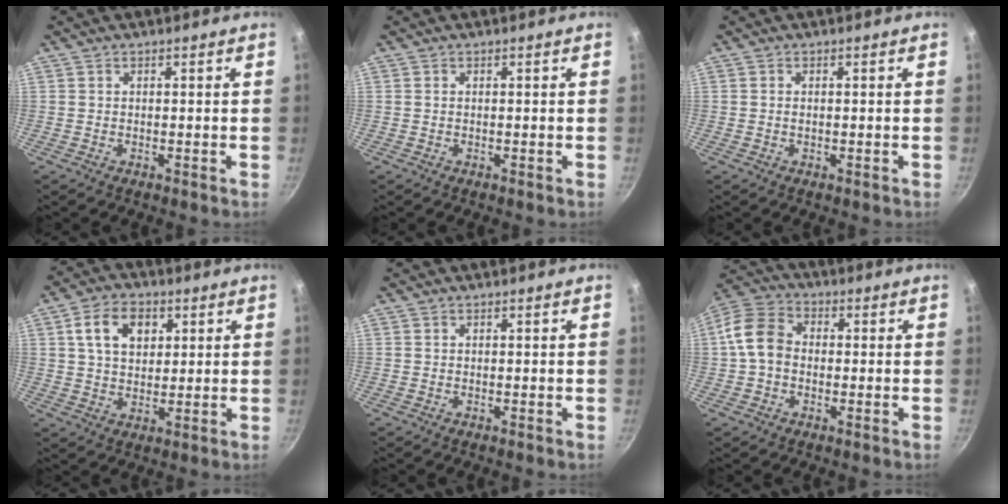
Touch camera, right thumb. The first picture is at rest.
{"total": 0.0}
{"total": 0.7, "force": [0.0, 0.4, 0.6], "torque": [-0.012, 0.002, -0.001]}
{"total": 9.0, "force": [3.0, 6.2, 5.8], "torque": [-0.085, 0.001, 0.048]}
{"total": 0.0}
{"total": 8.9, "force": [-0.3, 6.9, 5.6], "torque": [-0.091, 0.027, -0.023]}